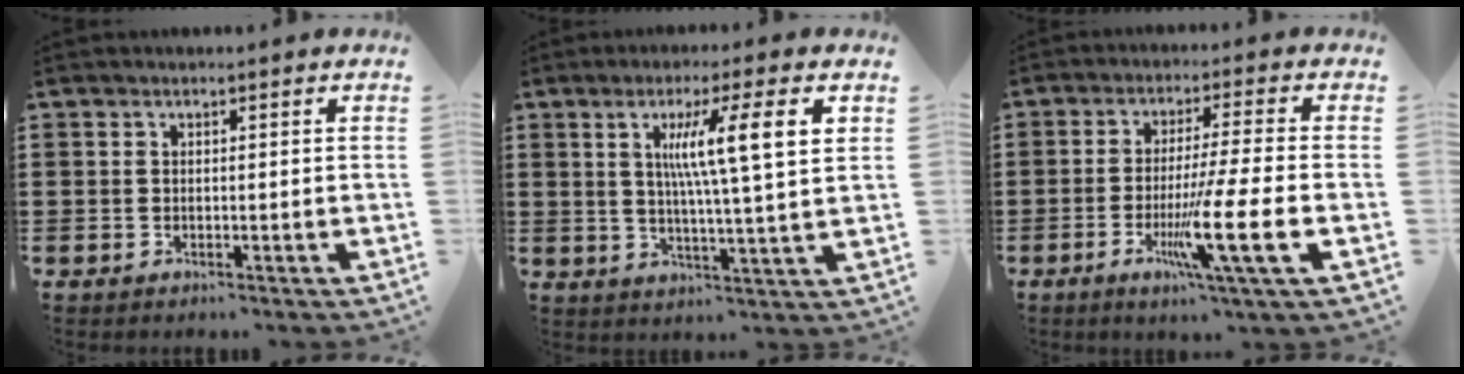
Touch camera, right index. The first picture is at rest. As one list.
[{"total": 9.6, "force": [2.9, 0.7, 9.1], "torque": [-0.172, 0.001, 0.041]}, {"total": 11.4, "force": [-3.6, 0.0, 10.9], "torque": [-0.207, -0.021, -0.067]}]